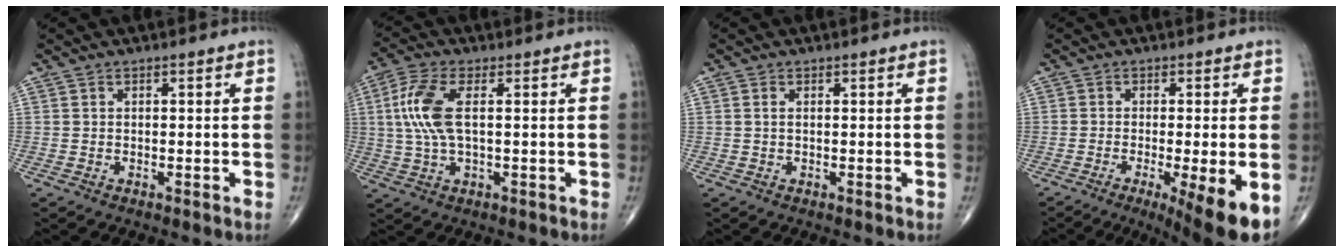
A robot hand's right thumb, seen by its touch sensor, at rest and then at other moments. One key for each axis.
{"total": 9.0, "fx": 1.3, "fy": 3.6, "fz": 8.2, "tx": -0.203, "ty": 0.012, "tz": 0.026}
{"total": 0.7, "fx": 0.2, "fy": 0.3, "fz": 0.6, "tx": -0.016, "ty": 0.002, "tz": 0.003}
{"total": 11.9, "fx": -4.9, "fy": 2.0, "fz": 10.6, "tx": -0.123, "ty": -0.020, "tz": -0.070}